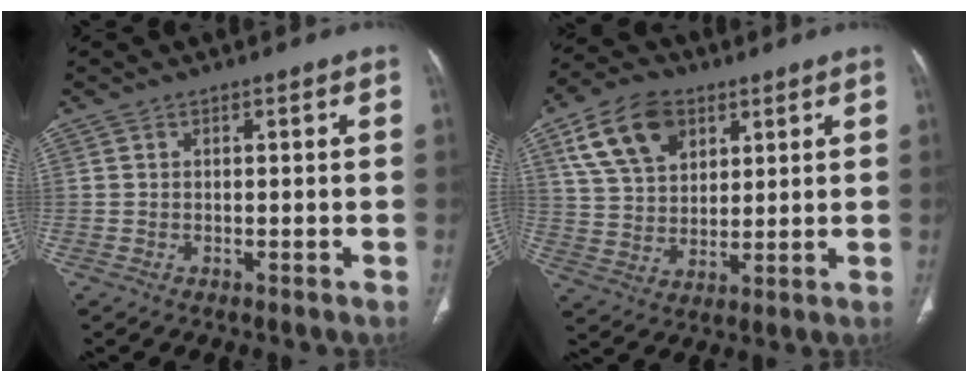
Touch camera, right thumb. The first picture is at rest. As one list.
[{"total": 13.8, "force": [6.4, 9.1, 8.2], "torque": [-0.131, -0.012, 0.122]}]